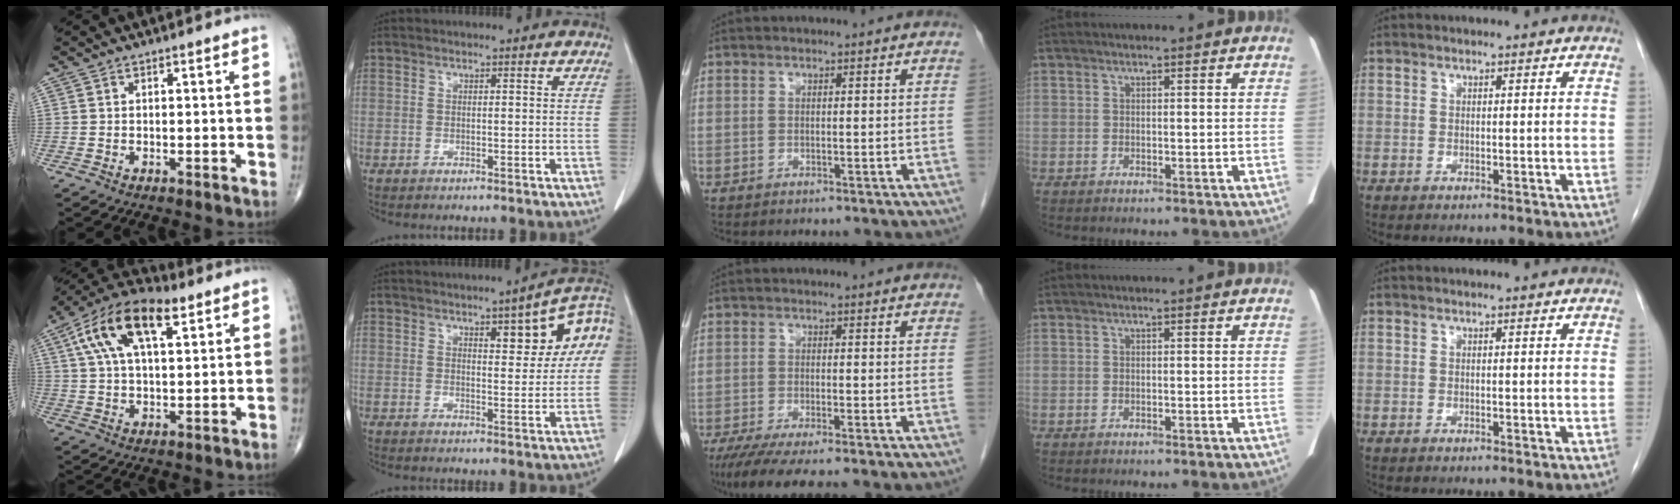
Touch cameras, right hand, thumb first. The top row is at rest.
{"thumb": {"total": 15.9, "force": [6.8, 7.2, 12.5], "torque": [-0.220, 0.010, 0.116]}, "index": {"total": 10.4, "force": [3.2, 2.6, 9.6], "torque": [-0.122, 0.025, 0.039]}, "middle": {"total": 8.3, "force": [-6.6, 0.5, 5.0], "torque": [-0.073, -0.019, -0.104]}}